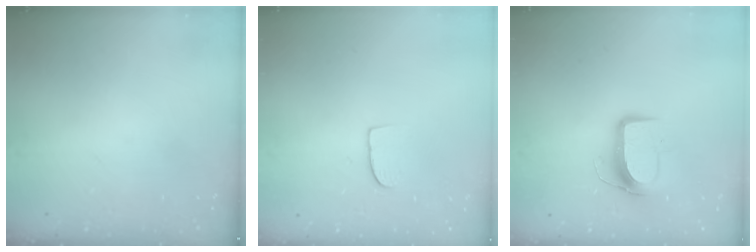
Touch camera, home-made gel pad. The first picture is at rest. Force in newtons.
{"total": 7.3, "press": 7.2, "slide": 0.5}
{"total": 9.6, "press": 9.6, "slide": 0.7}